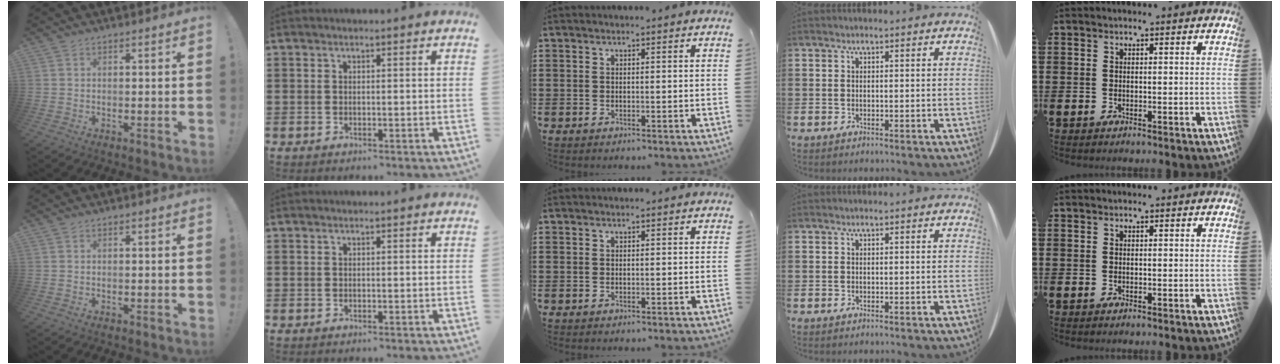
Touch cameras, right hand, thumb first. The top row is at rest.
{}